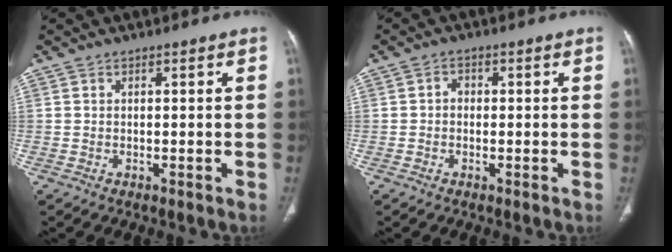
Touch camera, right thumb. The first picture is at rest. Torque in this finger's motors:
{"motor_torque": [-0.18, 0.29, 0.16, -0.32, 0.01]}